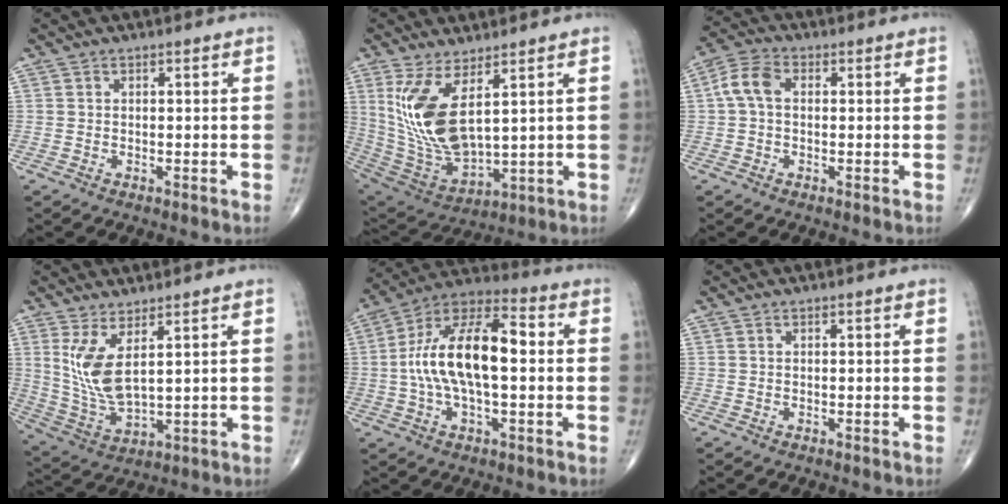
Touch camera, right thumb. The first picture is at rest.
{"total": 14.8, "force": [5.0, 5.9, 12.7], "torque": [-0.256, -0.040, 0.121]}
{"total": 5.7, "force": [0.5, 3.7, 4.3], "torque": [-0.087, 0.019, 0.002]}
{"total": 9.3, "force": [3.4, 3.2, 8.1], "torque": [-0.176, -0.034, 0.081]}
{"total": 17.4, "force": [0.3, 7.6, 15.6], "torque": [-0.287, 0.039, -0.003]}
{"total": 0.0}